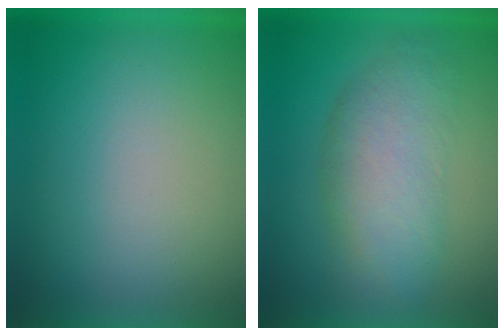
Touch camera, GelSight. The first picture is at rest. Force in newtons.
{"total": 7.1}